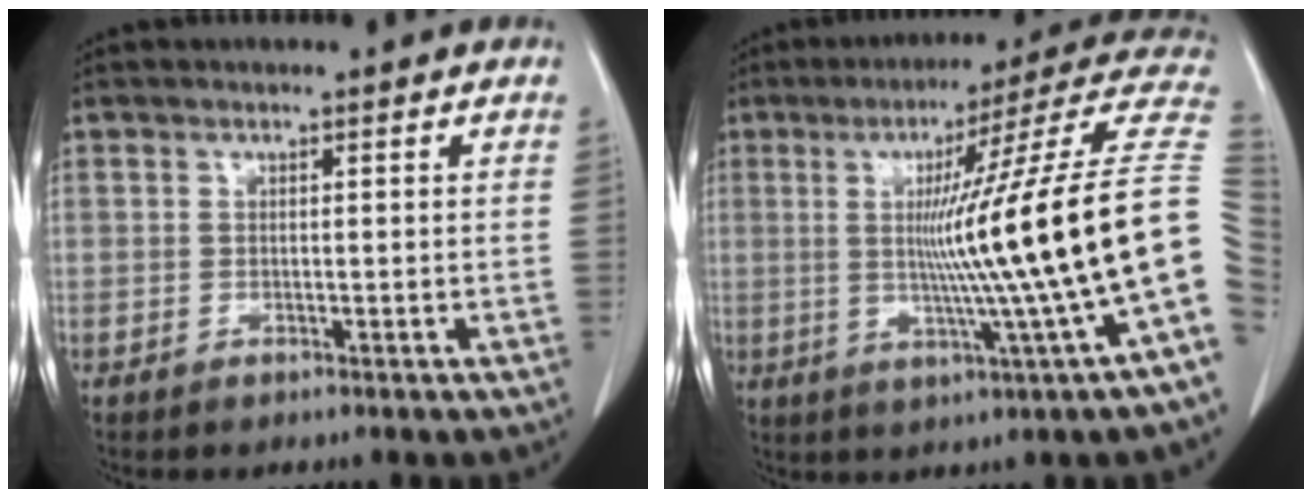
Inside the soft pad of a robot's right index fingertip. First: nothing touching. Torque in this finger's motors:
{"motor_torque": [2.14, 0.00, 1.05, 0.21]}